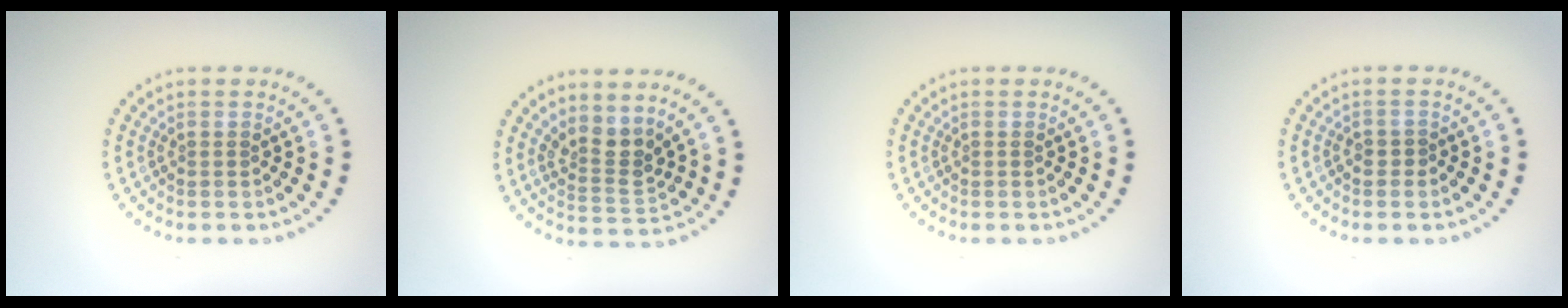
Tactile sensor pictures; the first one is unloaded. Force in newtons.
{"total": 2.7, "press": 2.0, "slide": 1.8}
{"total": 0.0}
{"total": 0.8, "press": 0.5, "slide": 0.6}